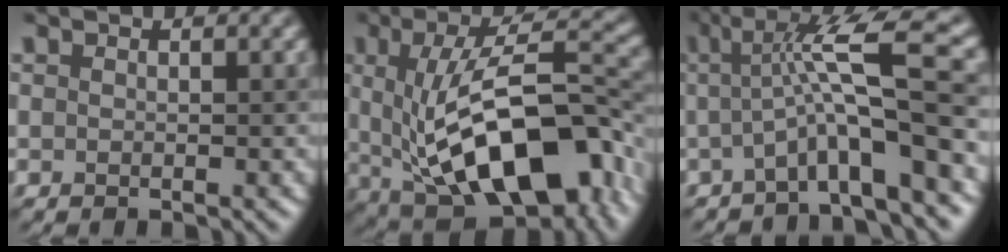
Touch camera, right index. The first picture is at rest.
{"total": 14.1, "force": [-1.9, 6.3, 12.4], "torque": [-0.176, -0.002, -0.027]}
{"total": 8.4, "force": [-0.2, 1.3, 8.3], "torque": [-0.115, 0.021, -0.014]}